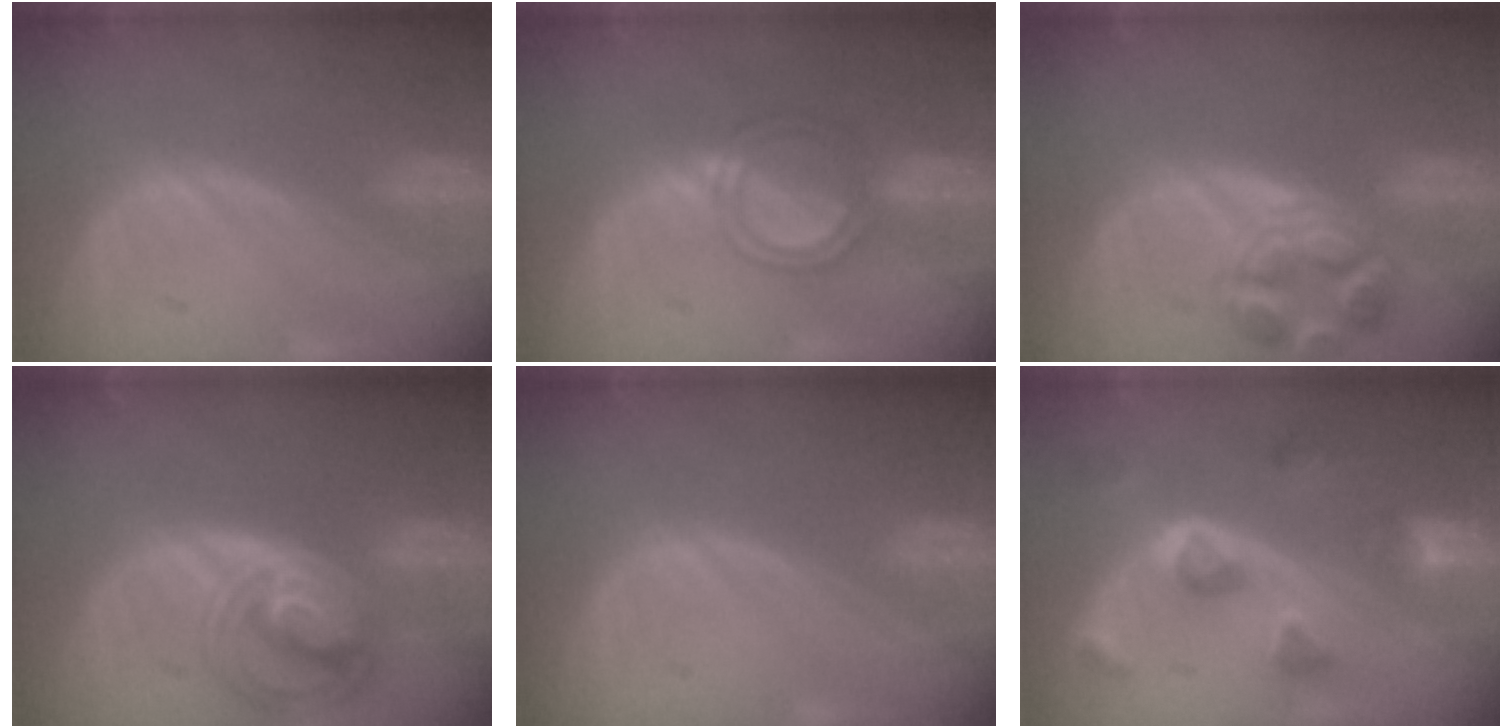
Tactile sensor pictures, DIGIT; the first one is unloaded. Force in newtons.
{"total": 5.2, "press": 4.7, "slide": 2.2}
{"total": 7.1, "press": 6.4, "slide": 3.2}
{"total": 8.5, "press": 7.4, "slide": 4.3}
{"total": 0.0}
{"total": 7.8, "press": 7.0, "slide": 3.5}